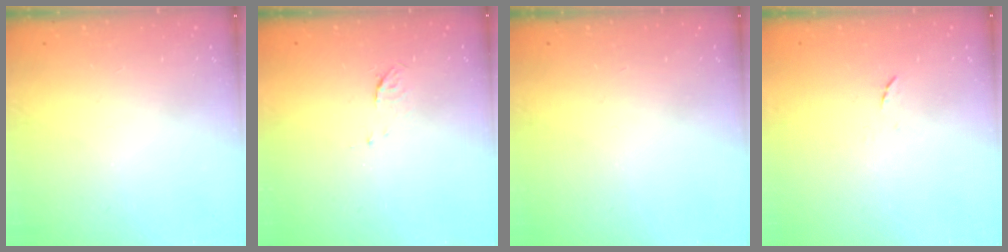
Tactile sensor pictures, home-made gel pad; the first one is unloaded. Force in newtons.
{"total": 3.9, "press": 3.9, "slide": 0.4}
{"total": 0.0}
{"total": 4.3, "press": 4.2, "slide": 0.6}